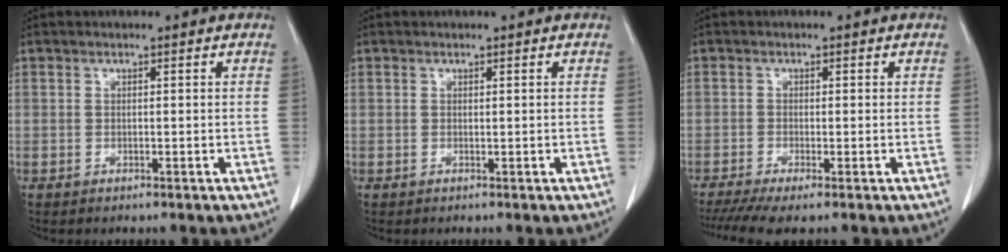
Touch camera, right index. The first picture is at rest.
{"total": 0.0}
{"total": 5.0, "force": [-3.4, 0.7, 3.6], "torque": [-0.063, -0.010, -0.060]}